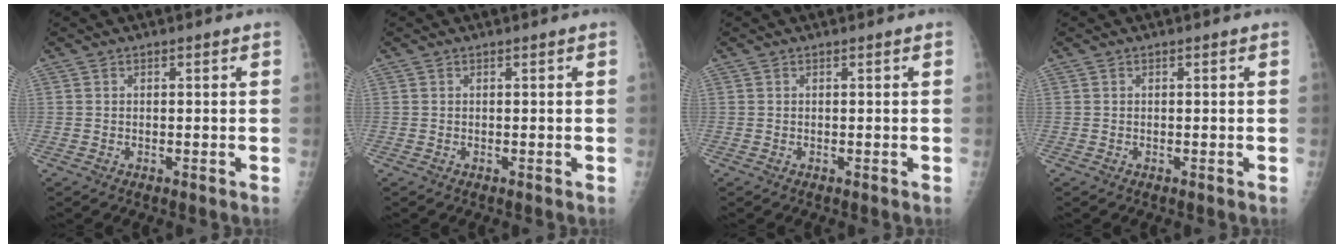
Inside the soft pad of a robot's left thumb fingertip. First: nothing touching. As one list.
[{"total": 0.0}, {"total": 0.0}, {"total": 0.0}]